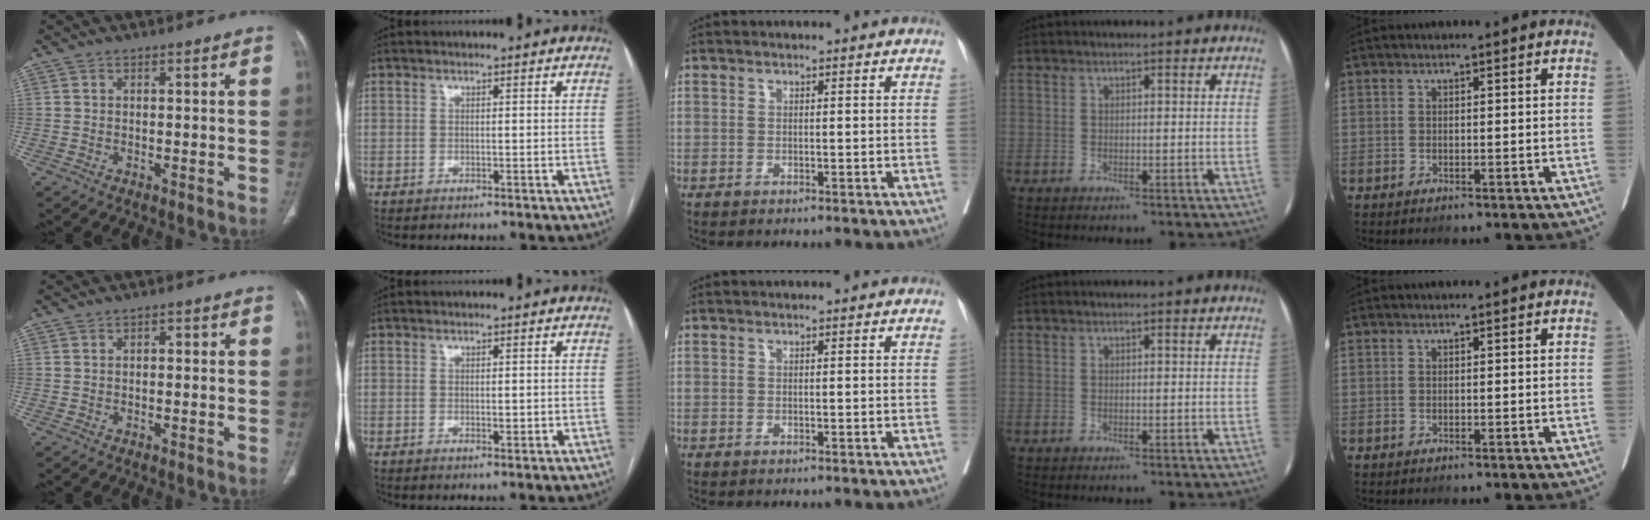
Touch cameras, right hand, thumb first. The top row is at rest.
{"thumb": {"total": 1.2, "force": [0.2, 0.8, 0.9], "torque": [-0.010, 0.005, -0.001]}, "index": {"total": 1.3, "force": [0.0, 0.5, 1.2], "torque": [-0.017, -0.004, 0.002]}}